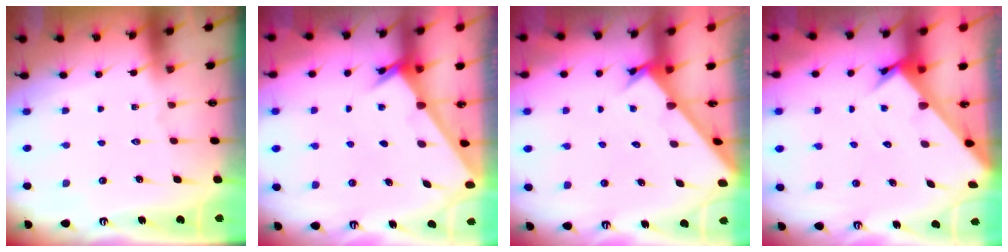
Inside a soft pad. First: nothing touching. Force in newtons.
{"total": 2.3, "press": 2.3, "slide": 0.3}
{"total": 2.6, "press": 2.6, "slide": 0.2}
{"total": 2.8, "press": 2.8, "slide": 0.2}